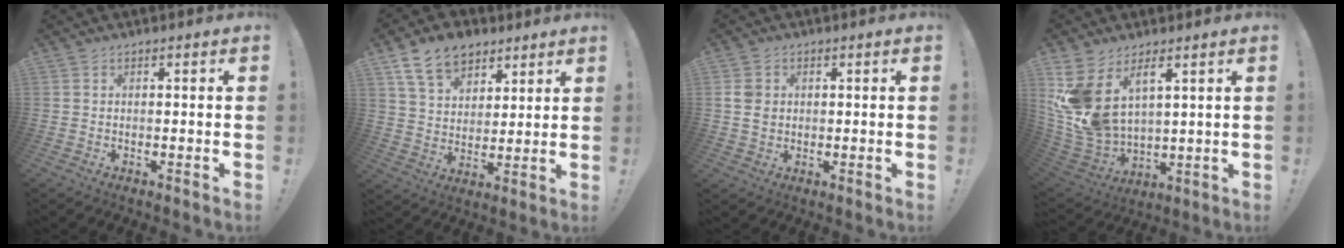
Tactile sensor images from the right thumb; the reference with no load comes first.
{"total": 13.6, "force": [8.2, 9.1, 5.9], "torque": [-0.094, -0.041, 0.156]}
{"total": 4.3, "force": [0.7, 3.8, 2.1], "torque": [-0.019, 0.002, 0.014]}
{"total": 13.7, "force": [6.6, 8.1, 8.8], "torque": [-0.191, -0.053, 0.124]}